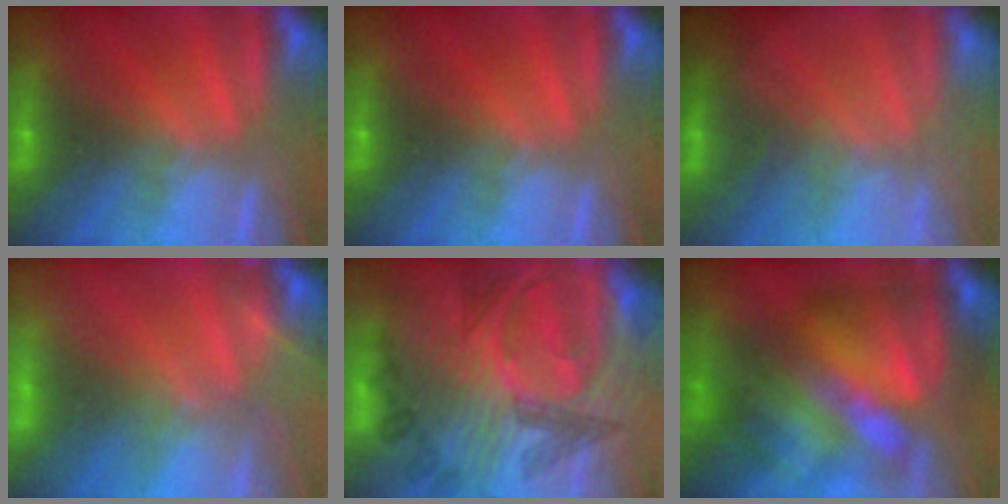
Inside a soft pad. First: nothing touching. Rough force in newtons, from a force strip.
{"total": 0.0}
{"total": 2.7}
{"total": 2.9}
{"total": 6.6}
{"total": 7.1}